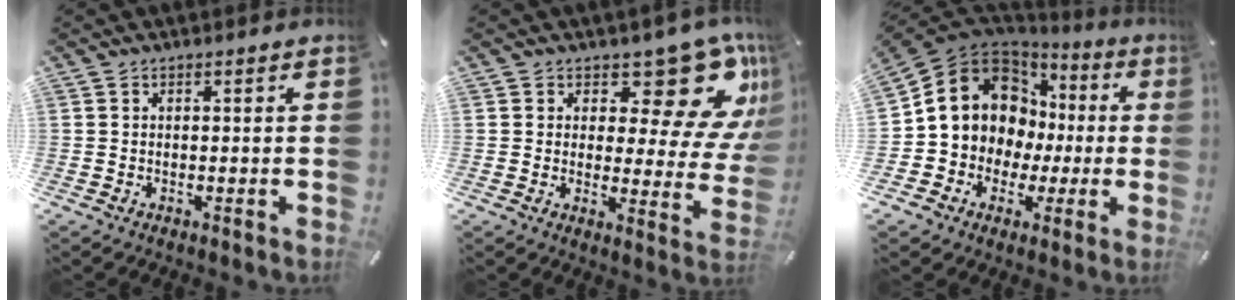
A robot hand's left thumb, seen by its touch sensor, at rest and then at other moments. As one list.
[{"total": 16.7, "force": [10.0, 7.8, 10.8], "torque": [-0.125, -0.084, 0.165]}, {"total": 14.6, "force": [2.6, 13.2, 5.7], "torque": [-0.122, -0.014, 0.064]}]